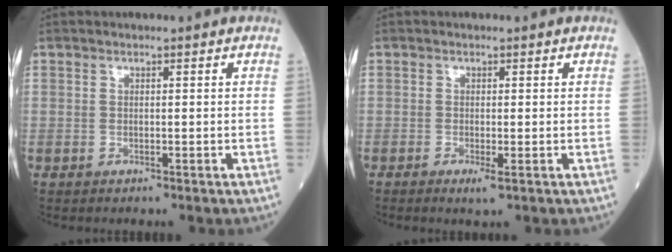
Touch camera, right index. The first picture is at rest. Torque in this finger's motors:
{"motor_torque": [0.08, -0.07, 0.05, 0.00]}